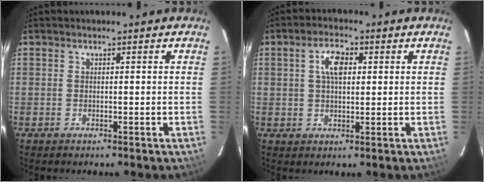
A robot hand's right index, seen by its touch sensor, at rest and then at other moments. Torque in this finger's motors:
{"motor_torque": [0.14, 0.09, 0.21, 0.08]}